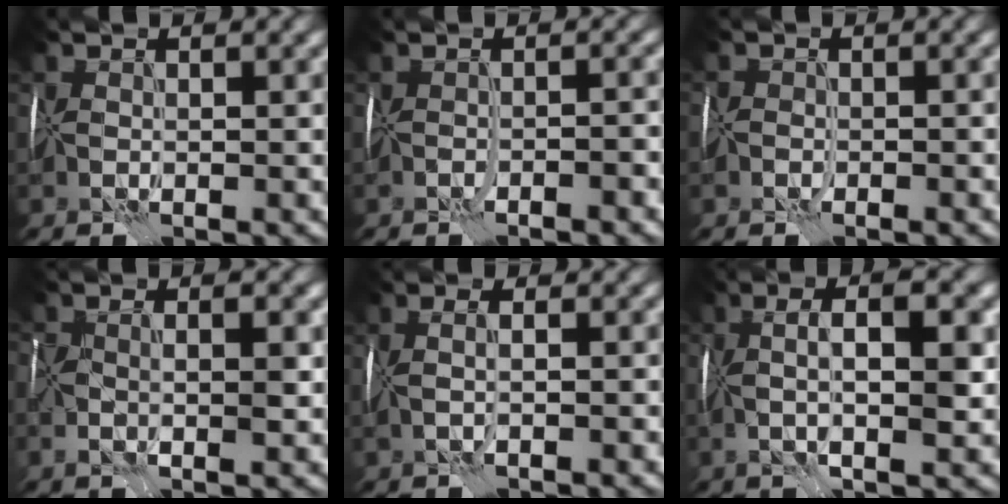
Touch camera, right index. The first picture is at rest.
{"total": 1.8, "force": [-1.5, -0.2, 1.0], "torque": [-0.014, -0.002, -0.029]}
{"total": 1.9, "force": [-1.1, 1.4, 0.7], "torque": [0.004, 0.003, -0.020]}
{"total": 3.5, "force": [-0.2, 1.4, 3.2], "torque": [-0.057, -0.004, -0.008]}
{"total": 1.9, "force": [0.2, 0.6, 1.8], "torque": [-0.022, 0.005, -0.007]}
{"total": 5.4, "force": [0.3, 1.3, 5.2], "torque": [-0.085, 0.000, -0.003]}